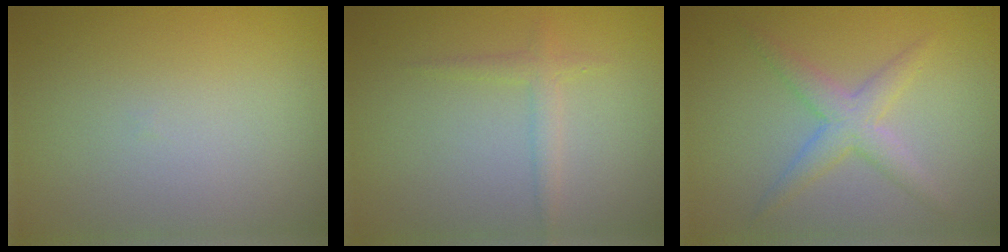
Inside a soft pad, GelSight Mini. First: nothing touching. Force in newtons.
{"total": 1.4, "press": 1.4, "slide": 0.0}
{"total": 2.8, "press": 2.8, "slide": 0.1}